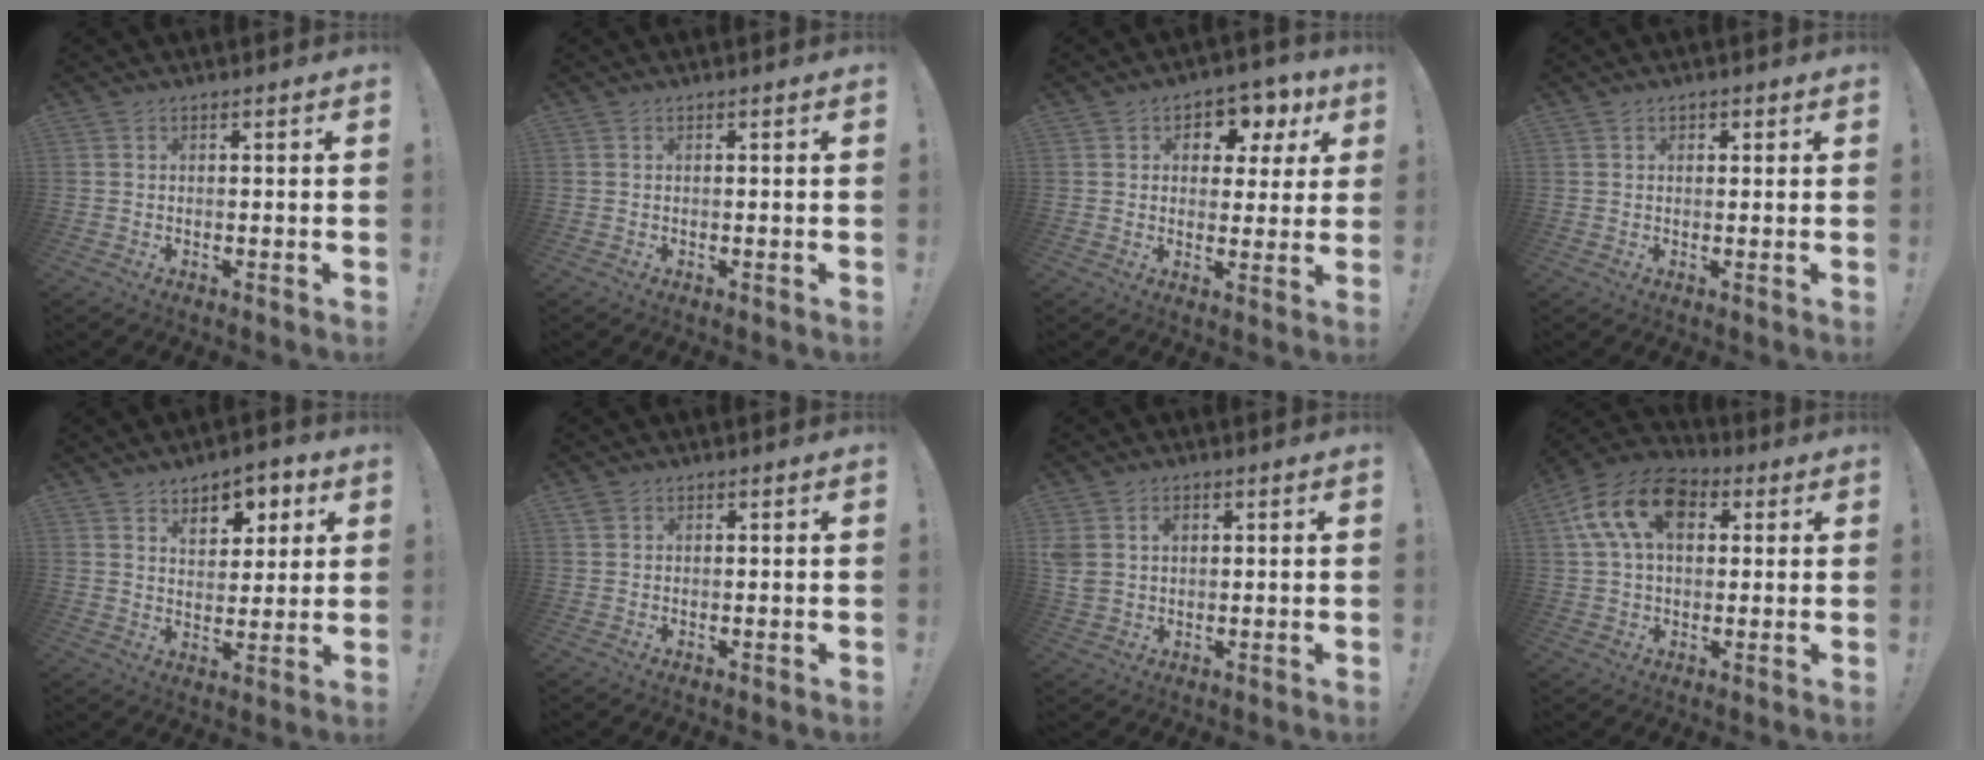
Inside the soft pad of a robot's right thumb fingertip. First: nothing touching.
{"total": 0.0}
{"total": 6.4, "force": [3.1, 5.1, 2.2], "torque": [-0.023, -0.022, 0.057]}
{"total": 1.1, "force": [0.4, 0.9, 0.5], "torque": [0.001, -0.002, 0.005]}
{"total": 7.8, "force": [4.7, 5.1, 3.6], "torque": [-0.034, -0.035, 0.084]}
{"total": 1.4, "force": [0.9, 1.0, 0.4], "torque": [-0.006, 0.000, 0.017]}
{"total": 4.4, "force": [1.3, 3.6, 2.2], "torque": [-0.044, -0.002, 0.025]}
{"total": 16.7, "force": [5.6, 10.8, 11.4], "torque": [-0.214, -0.001, 0.105]}